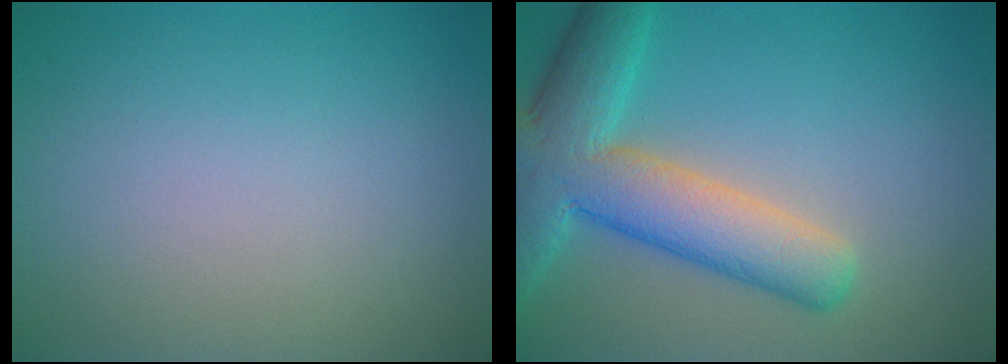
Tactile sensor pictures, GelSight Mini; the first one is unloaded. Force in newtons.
{"total": 8.5, "press": 8.5, "slide": 0.5}